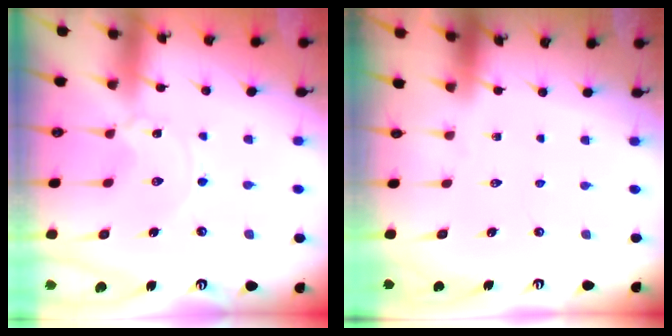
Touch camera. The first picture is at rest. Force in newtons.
{"total": 0.0}